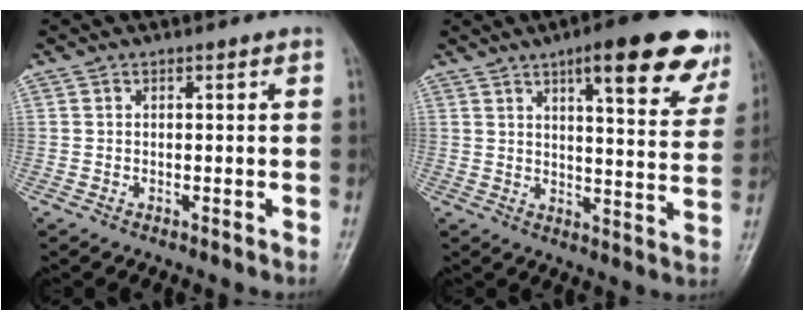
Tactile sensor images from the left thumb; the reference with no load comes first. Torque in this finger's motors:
{"motor_torque": [3.27, 1.74, 1.35, -0.81, 0.33]}